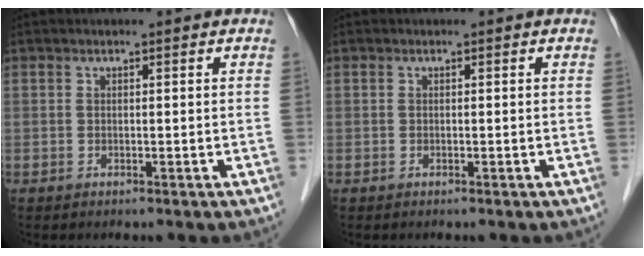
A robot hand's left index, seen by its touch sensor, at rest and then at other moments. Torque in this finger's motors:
{"motor_torque": [0.00, 0.00, -0.02, -0.01]}